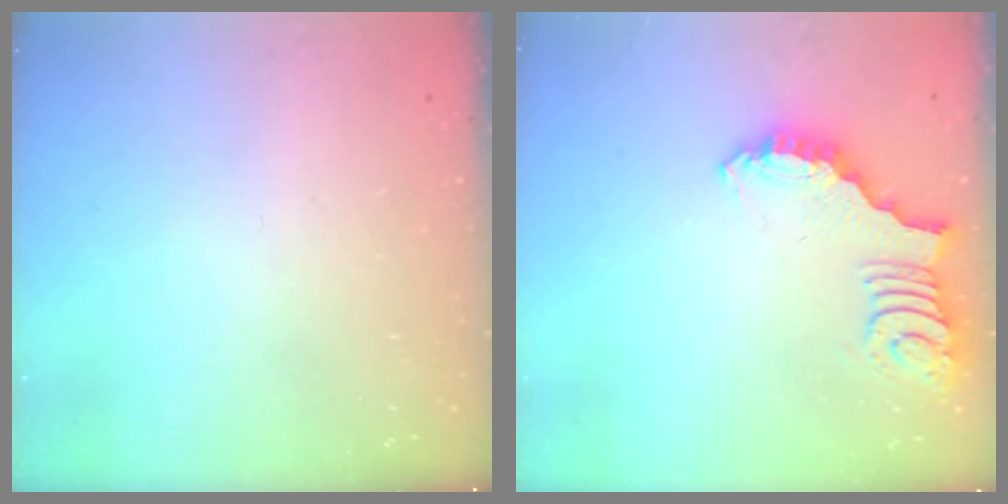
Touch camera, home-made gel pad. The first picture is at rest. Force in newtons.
{"total": 2.5, "press": 2.5, "slide": 0.5}